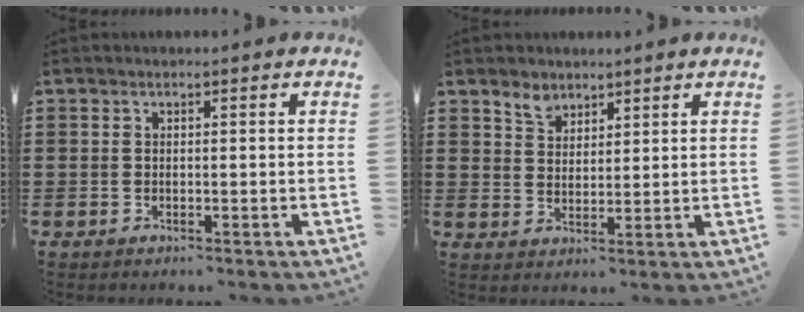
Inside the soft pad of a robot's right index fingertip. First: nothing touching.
{"total": 3.3, "force": [2.6, 1.9, 0.6], "torque": [-0.014, 0.003, 0.050]}